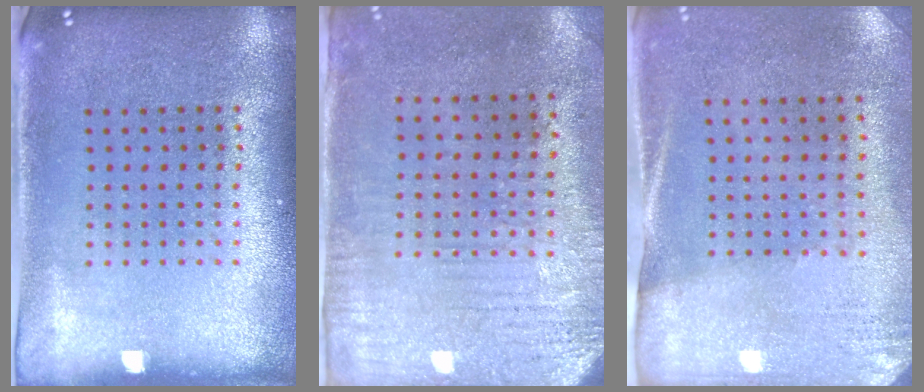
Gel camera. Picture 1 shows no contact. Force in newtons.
{"total": 3.1, "press": 2.5, "slide": 1.8}
{"total": 2.6, "press": 2.3, "slide": 1.3}